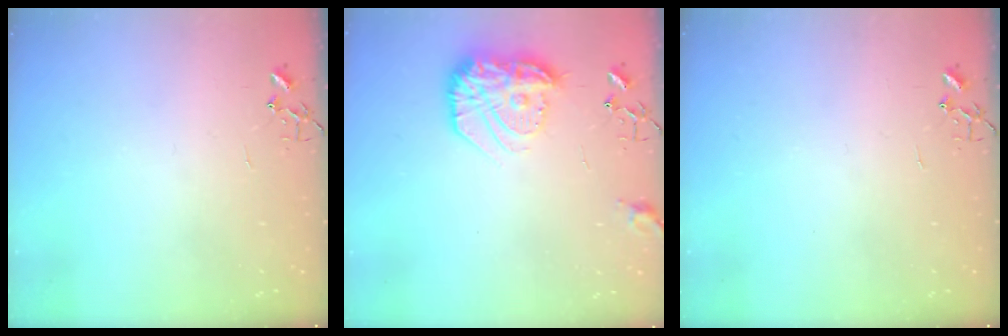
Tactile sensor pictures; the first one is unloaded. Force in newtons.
{"total": 16.6, "press": 16.6, "slide": 0.9}
{"total": 0.0}